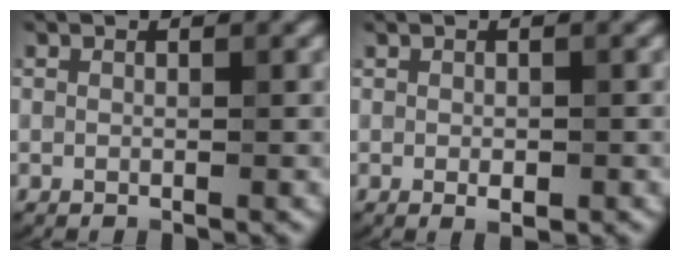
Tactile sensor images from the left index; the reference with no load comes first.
{"total": 1.3, "force": [-0.3, 0.6, 1.1], "torque": [-0.019, -0.004, -0.001]}